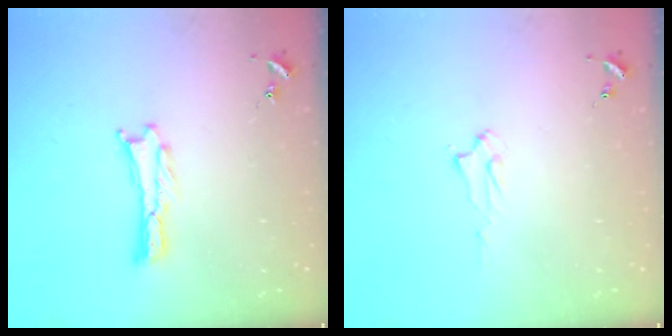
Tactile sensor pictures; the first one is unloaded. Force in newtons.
{"total": 2.0, "press": 2.0, "slide": 0.2}